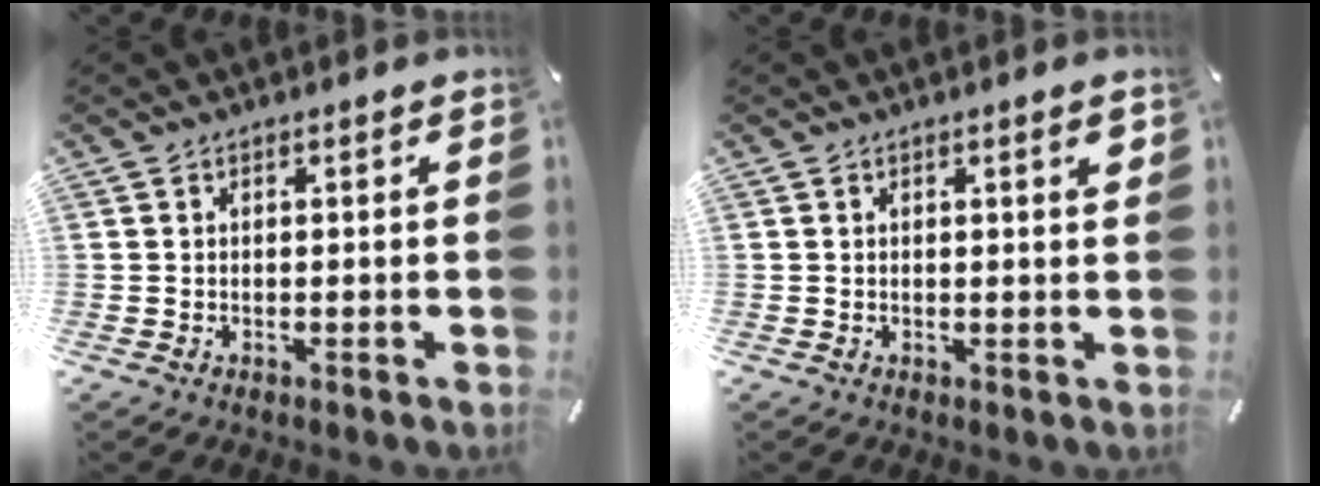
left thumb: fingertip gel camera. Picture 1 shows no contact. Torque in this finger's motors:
{"motor_torque": [0.41, 0.33, 0.27, -0.39, 0.00]}